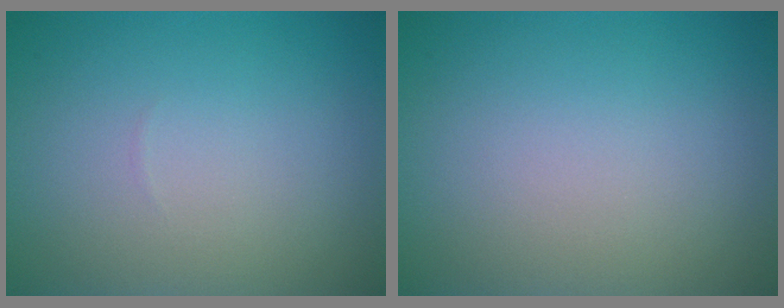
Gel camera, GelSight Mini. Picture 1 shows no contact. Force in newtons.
{"total": 0.0}